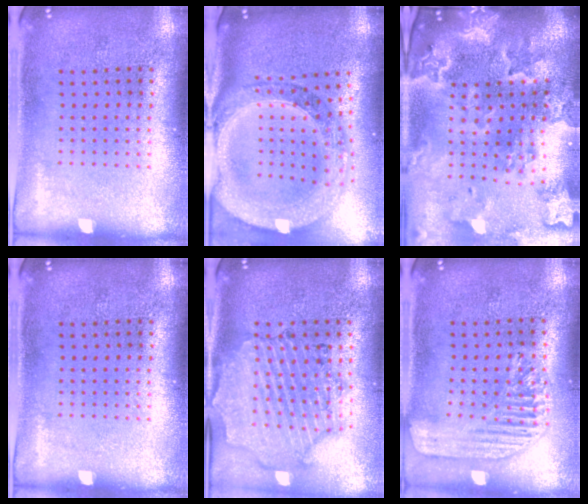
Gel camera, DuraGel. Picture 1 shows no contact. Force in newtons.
{"total": 2.6, "press": 2.3, "slide": 1.3}
{"total": 4.1, "press": 3.5, "slide": 2.2}
{"total": 0.0}
{"total": 1.6, "press": 1.6, "slide": 0.4}
{"total": 1.6, "press": 1.5, "slide": 0.6}